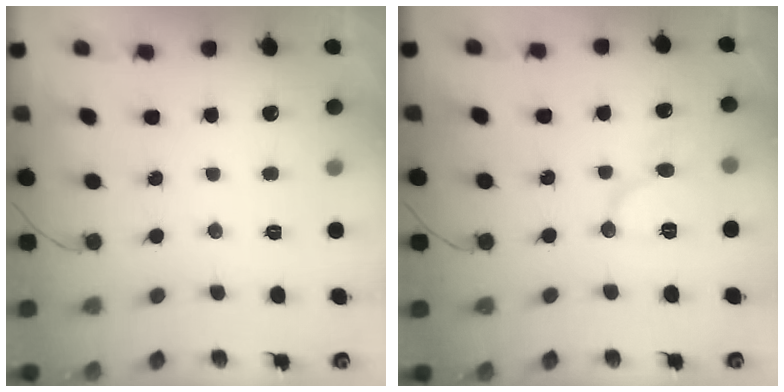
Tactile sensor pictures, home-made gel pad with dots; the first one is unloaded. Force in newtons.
{"total": 8.4, "press": 8.3, "slide": 0.9}